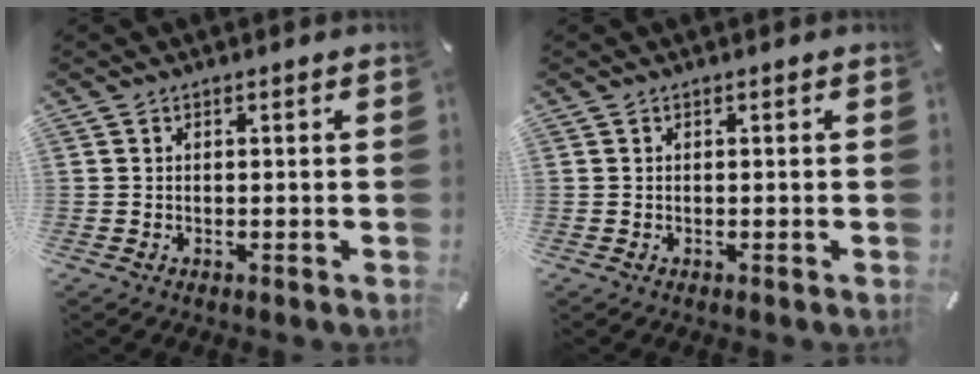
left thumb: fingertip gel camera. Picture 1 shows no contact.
{"total": 0.0}